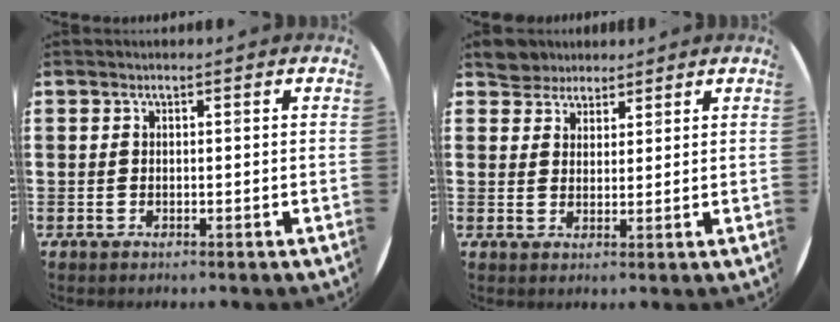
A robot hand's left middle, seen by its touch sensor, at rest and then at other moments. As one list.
[{"total": 4.0, "force": [3.7, 1.5, -0.2], "torque": [-0.009, -0.001, 0.073]}]